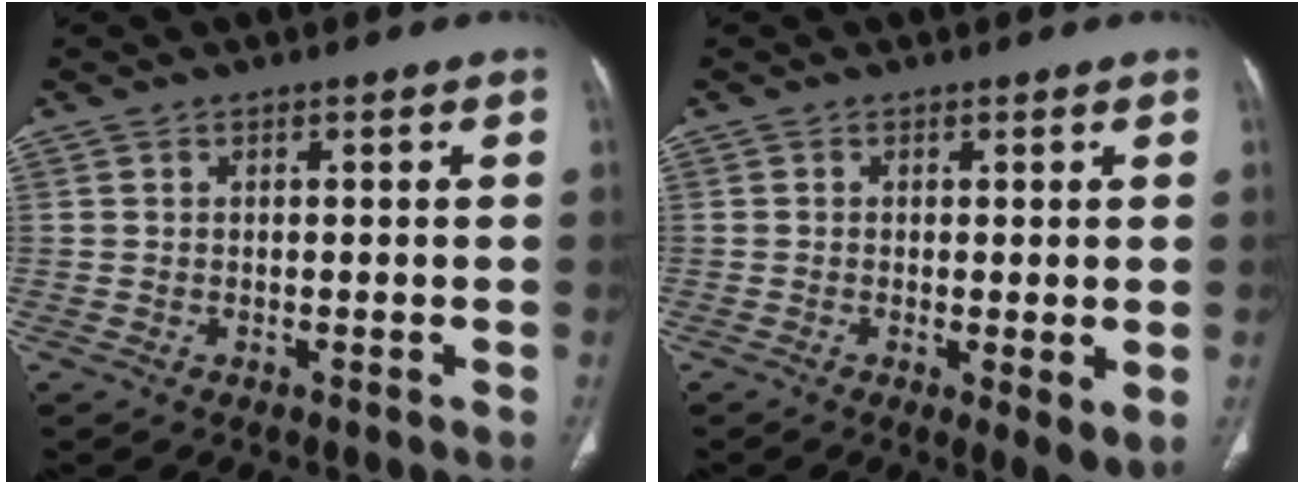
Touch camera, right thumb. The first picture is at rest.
{"total": 4.5, "force": [-0.6, 1.2, 4.3], "torque": [-0.073, -0.017, -0.012]}